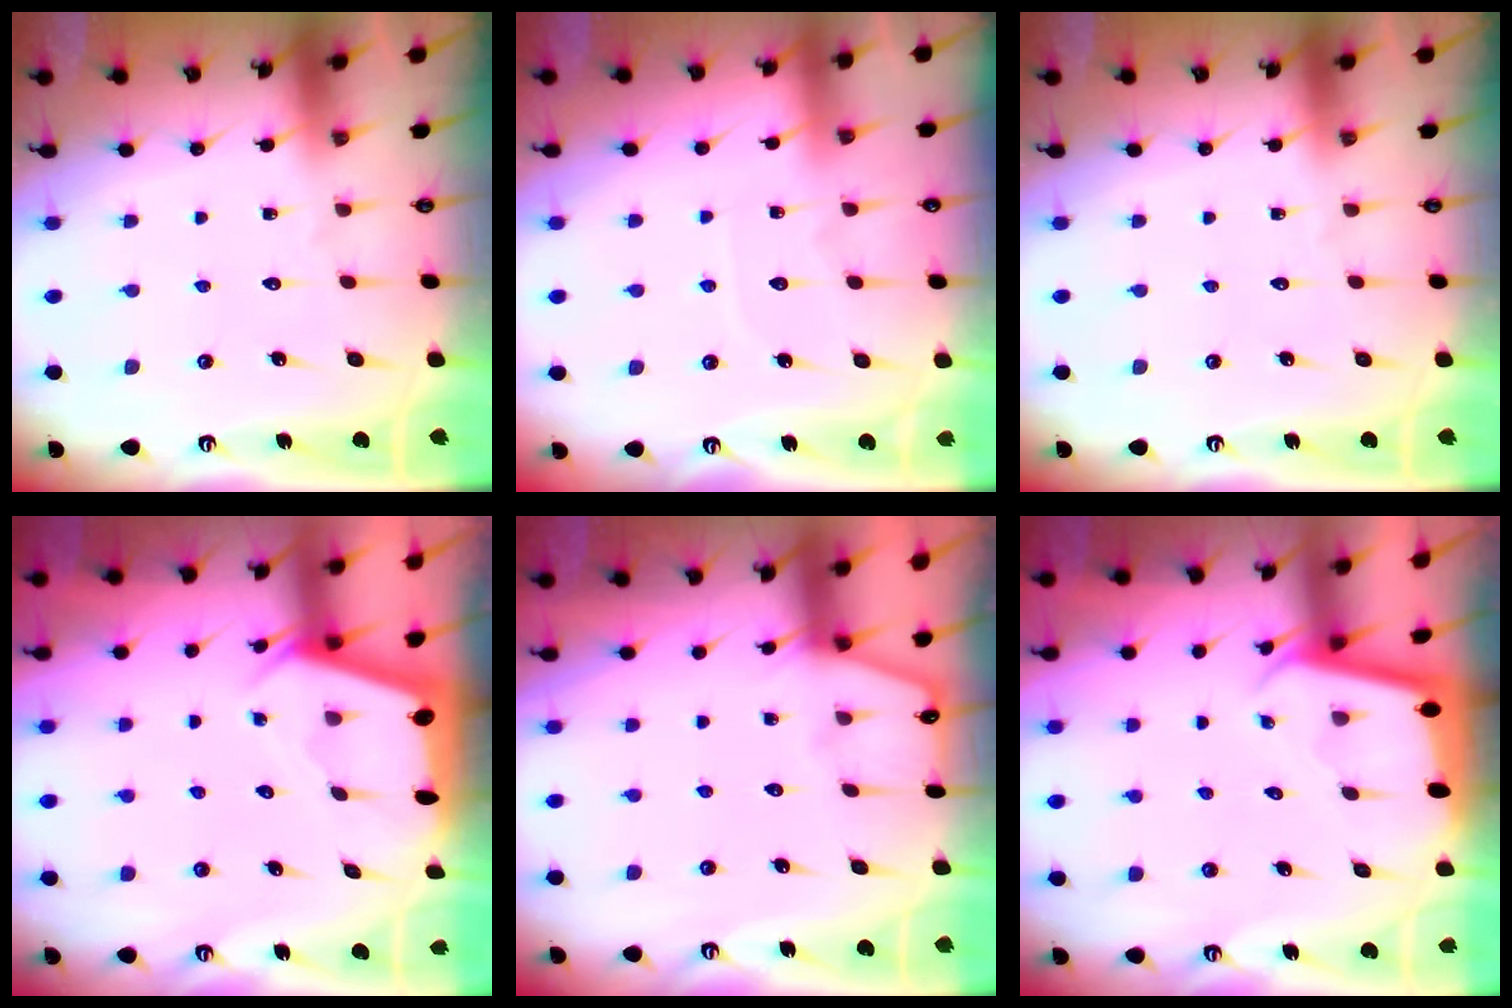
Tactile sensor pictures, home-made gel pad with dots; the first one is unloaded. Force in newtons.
{"total": 3.8, "press": 3.8, "slide": 0.4}
{"total": 0.0}
{"total": 2.4, "press": 2.4, "slide": 0.3}
{"total": 1.8, "press": 1.8, "slide": 0.3}
{"total": 1.9, "press": 1.9, "slide": 0.1}